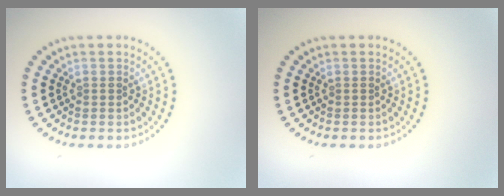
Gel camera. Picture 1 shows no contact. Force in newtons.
{"total": 0.0}